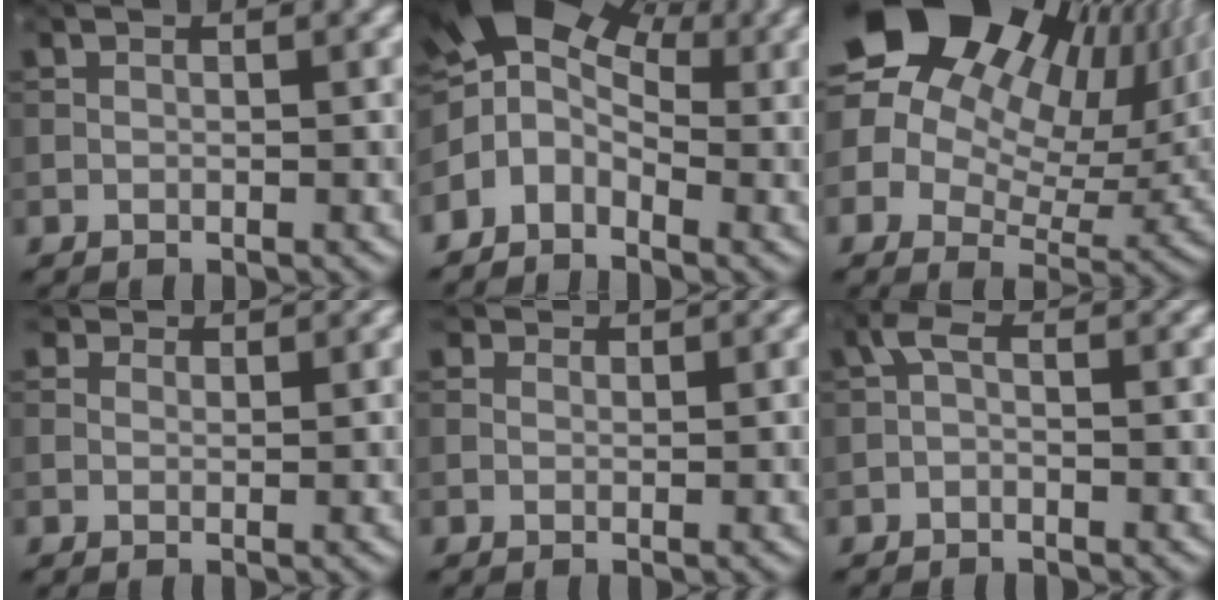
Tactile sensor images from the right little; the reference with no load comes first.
{"total": 7.5, "force": [-0.8, 5.4, 5.2], "torque": [-0.088, 0.005, -0.039]}
{"total": 19.5, "force": [7.5, 14.1, 11.1], "torque": [-0.212, 0.043, 0.130]}
{"total": 1.7, "force": [1.3, 0.9, 0.5], "torque": [-0.011, -0.004, 0.013]}
{"total": 1.3, "force": [1.0, 0.6, 0.3], "torque": [-0.008, -0.003, 0.009]}
{"total": 1.5, "force": [-0.7, 0.6, 1.1], "torque": [-0.025, 0.001, -0.019]}